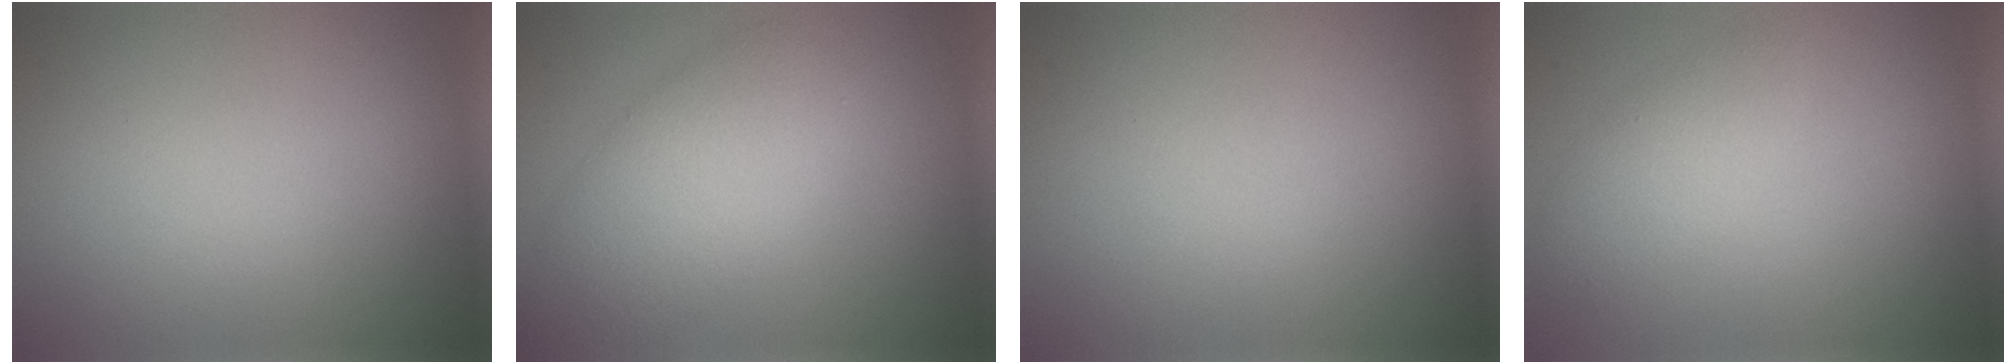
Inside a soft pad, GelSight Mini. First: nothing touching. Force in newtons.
{"total": 6.3, "press": 6.3, "slide": 0.3}
{"total": 0.0}
{"total": 2.5, "press": 2.5, "slide": 0.1}